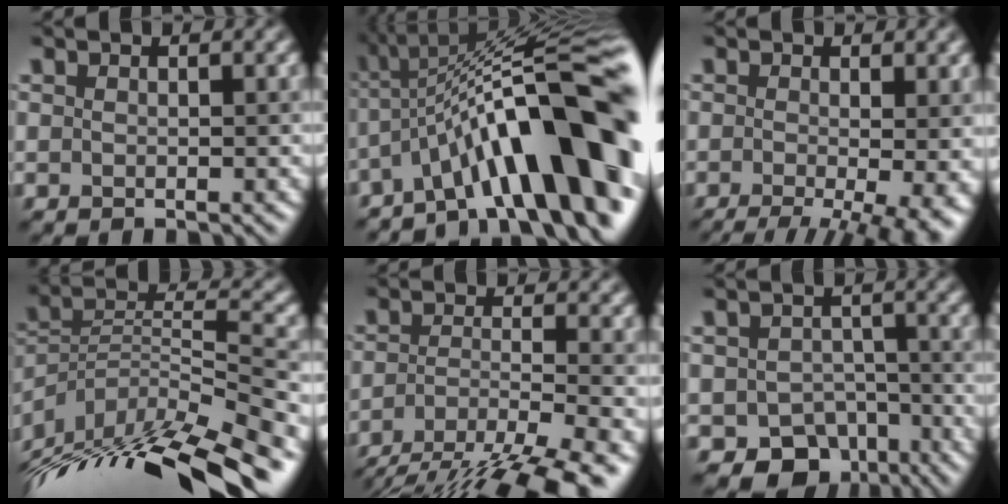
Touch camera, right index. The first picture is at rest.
{"total": 14.3, "force": [-5.2, 3.5, 12.9], "torque": [-0.157, 0.032, -0.077]}
{"total": 10.5, "force": [-3.2, 3.8, 9.2], "torque": [-0.090, -0.010, -0.033]}
{"total": 15.4, "force": [-10.4, 3.7, 10.8], "torque": [-0.186, 0.030, -0.170]}
{"total": 10.6, "force": [-7.9, 2.3, 6.6], "torque": [-0.120, -0.016, -0.123]}
{"total": 6.2, "force": [-3.8, 4.2, 2.5], "torque": [-0.032, -0.023, -0.040]}